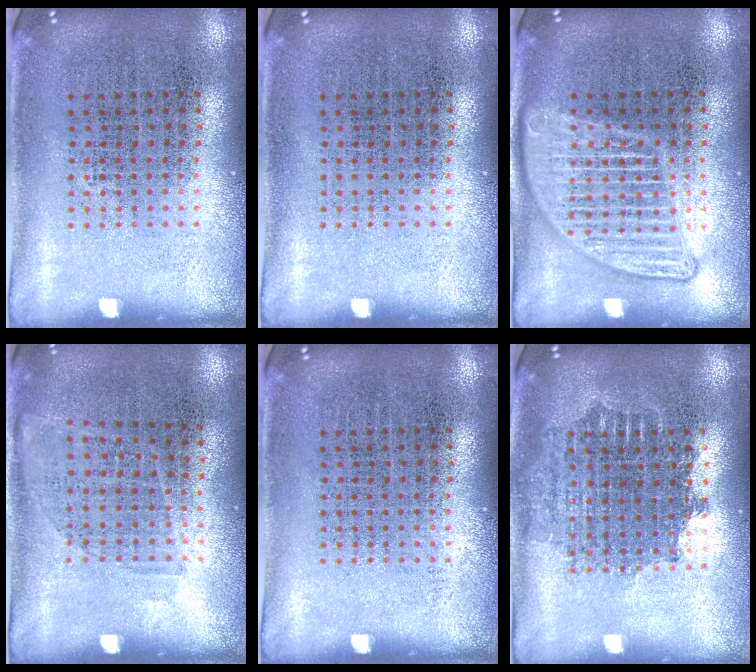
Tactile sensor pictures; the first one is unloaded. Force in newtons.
{"total": 0.0}
{"total": 3.0, "press": 3.0, "slide": 0.3}
{"total": 0.9, "press": 0.8, "slide": 0.5}
{"total": 0.0}
{"total": 1.7, "press": 1.4, "slide": 1.0}